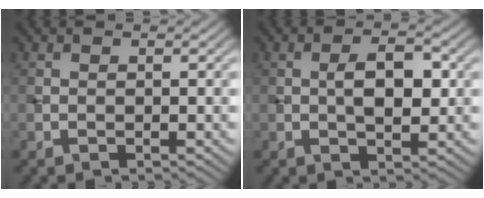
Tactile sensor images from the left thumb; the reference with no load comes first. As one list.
[{"total": 4.6, "force": [0.4, 2.1, 4.0], "torque": [-0.072, 0.001, 0.006]}]